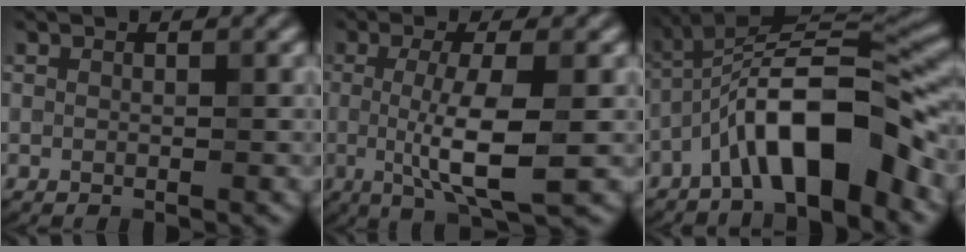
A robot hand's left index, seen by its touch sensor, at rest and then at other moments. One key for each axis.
{"total": 6.6, "fx": -0.6, "fy": 1.5, "fz": 6.4, "tx": -0.116, "ty": -0.009, "tz": -0.008}
{"total": 10.7, "fx": -4.6, "fy": 2.9, "fz": 9.2, "tx": -0.152, "ty": 0.019, "tz": -0.086}